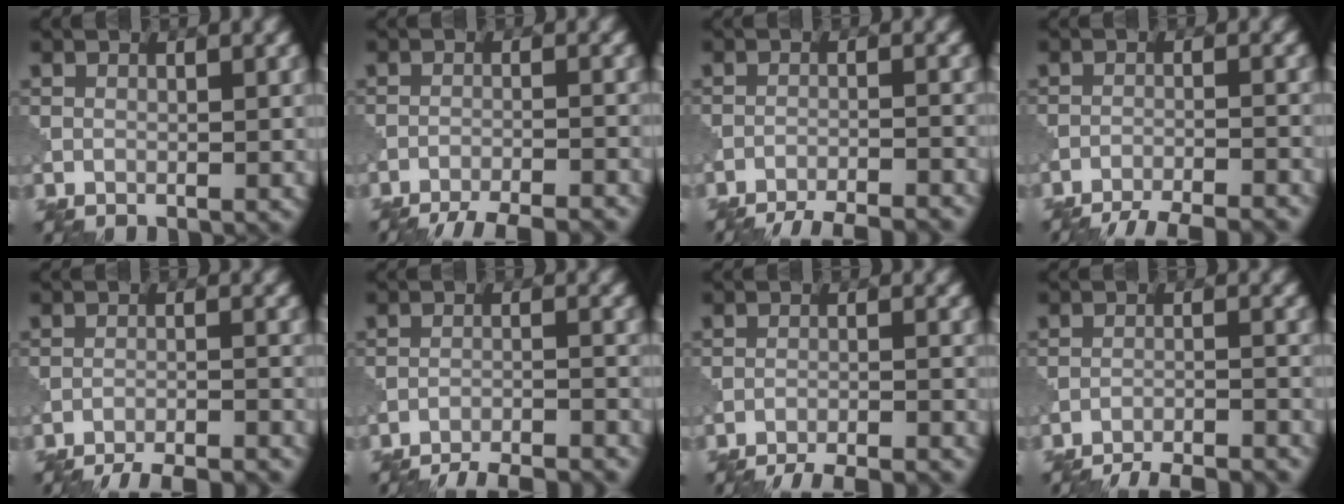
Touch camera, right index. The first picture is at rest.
{"total": 8.8, "force": [-8.2, 1.6, 2.8], "torque": [-0.034, -0.003, -0.116]}
{"total": 9.3, "force": [-8.8, 1.7, 2.6], "torque": [-0.029, 0.000, -0.122]}
{"total": 9.6, "force": [-9.0, 1.7, 2.8], "torque": [-0.034, -0.005, -0.126]}
{"total": 9.6, "force": [-9.1, 1.8, 2.5], "torque": [-0.027, 0.001, -0.123]}
{"total": 10.9, "force": [-10.4, 2.2, 2.5], "torque": [-0.023, 0.000, -0.138]}
{"total": 8.5, "force": [-8.0, 1.5, 2.3], "torque": [-0.026, 0.002, -0.111]}
{"total": 10.7, "force": [-10.2, 2.1, 2.4], "torque": [-0.023, 0.001, -0.136]}